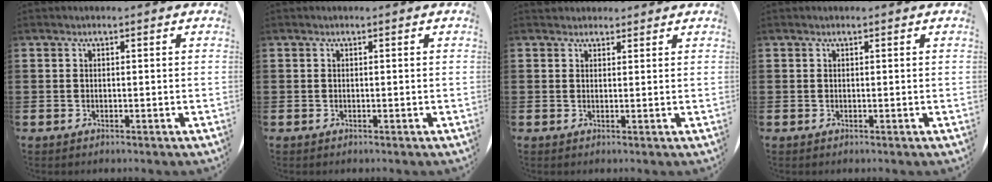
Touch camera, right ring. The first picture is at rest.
{"total": 0.0}
{"total": 1.4, "force": [1.3, 0.5, -0.3], "torque": [0.001, 0.004, 0.026]}
{"total": 0.0}